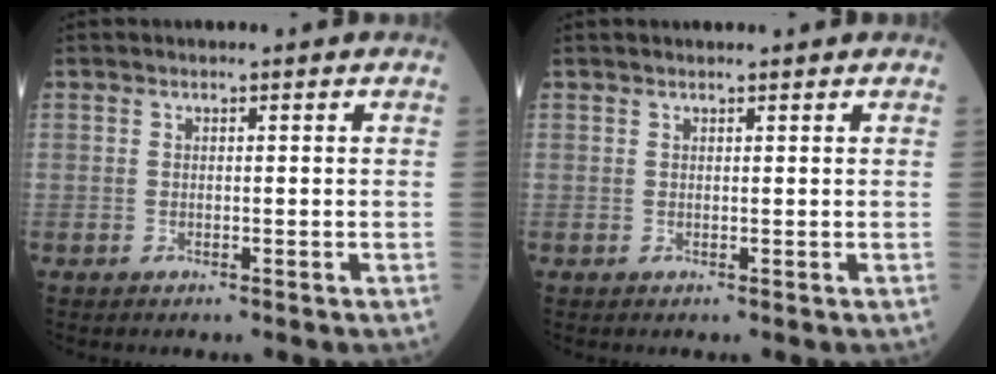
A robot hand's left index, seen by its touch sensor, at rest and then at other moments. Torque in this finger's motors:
{"motor_torque": [-0.01, 0.12, -0.03, -0.01]}